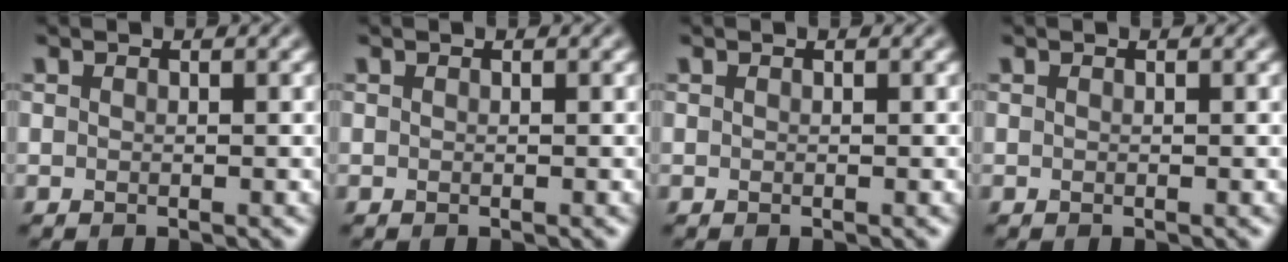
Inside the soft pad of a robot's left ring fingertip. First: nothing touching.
{"total": 0.0}
{"total": 0.0}
{"total": 0.0}